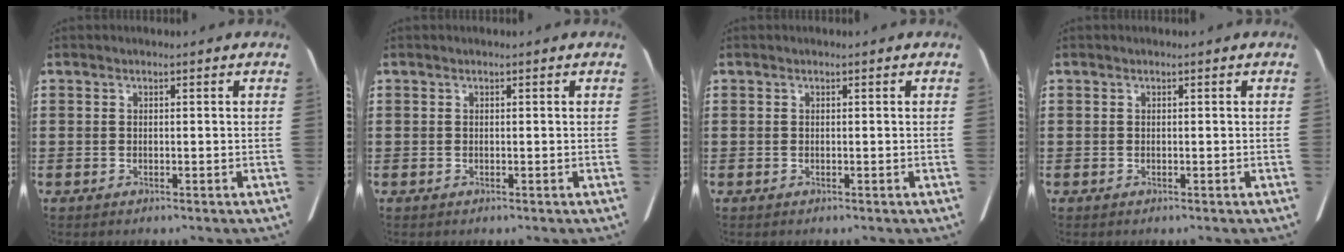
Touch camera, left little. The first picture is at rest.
{"total": 0.0}
{"total": 0.0}
{"total": 0.0}